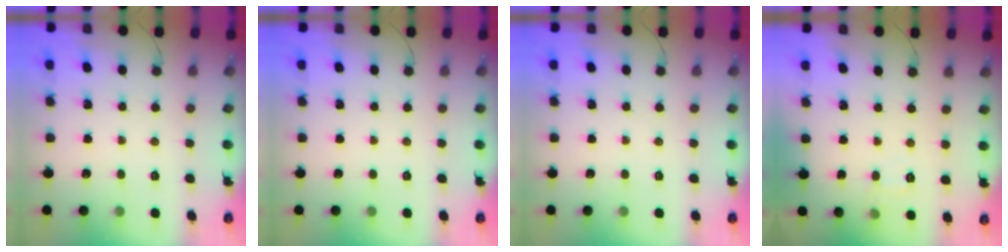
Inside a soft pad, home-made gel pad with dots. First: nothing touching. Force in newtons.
{"total": 0.0}
{"total": 0.0}
{"total": 6.1, "press": 6.0, "slide": 1.4}